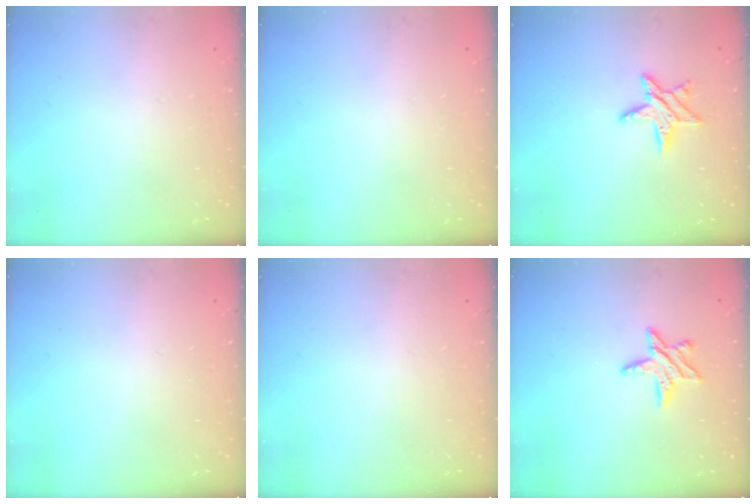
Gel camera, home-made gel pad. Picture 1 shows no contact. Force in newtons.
{"total": 0.0}
{"total": 8.2, "press": 8.2, "slide": 0.1}
{"total": 0.0}
{"total": 0.0}
{"total": 7.2, "press": 7.2, "slide": 0.5}